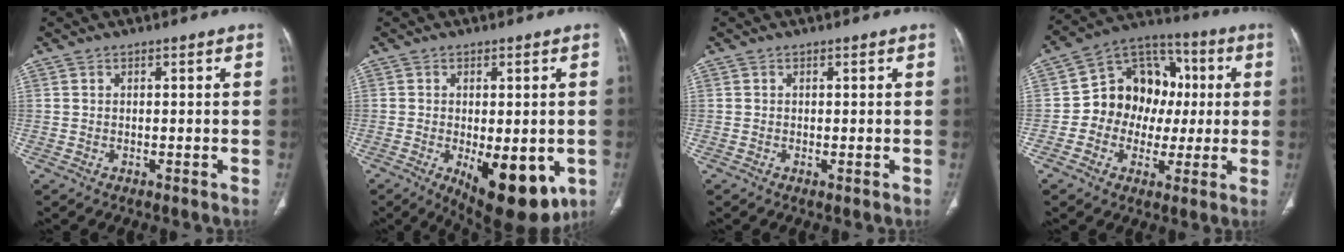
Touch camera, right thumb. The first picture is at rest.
{"total": 14.4, "force": [-4.8, 6.5, 12.0], "torque": [-0.145, -0.014, -0.050]}
{"total": 0.0}
{"total": 15.1, "force": [0.2, 12.6, 8.3], "torque": [-0.080, 0.033, -0.004]}